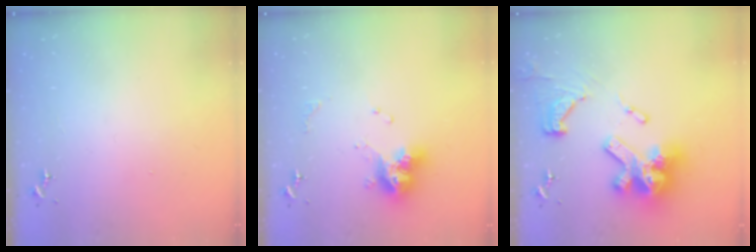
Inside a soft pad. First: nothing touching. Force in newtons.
{"total": 13.4, "press": 13.3, "slide": 1.4}
{"total": 25.6, "press": 25.5, "slide": 2.1}